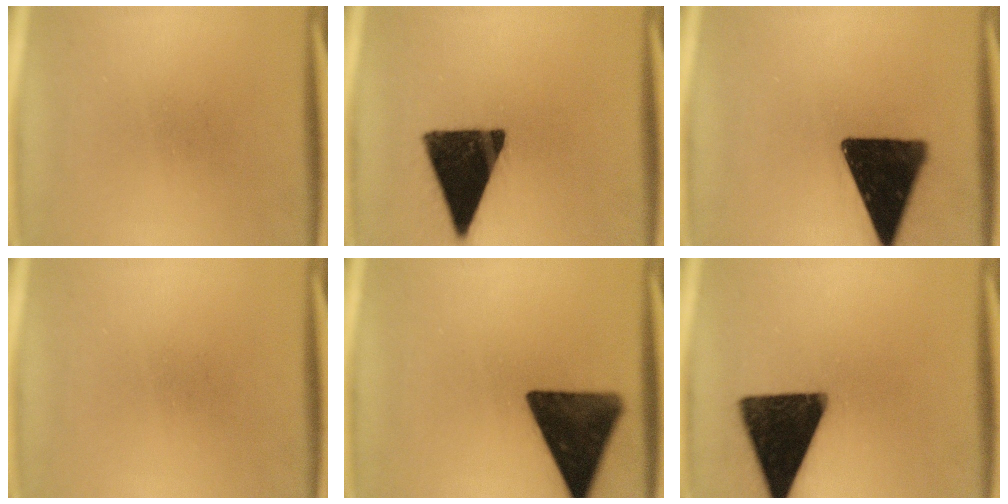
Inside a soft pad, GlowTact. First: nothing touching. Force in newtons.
{"total": 17.1}
{"total": 17.4}
{"total": 0.0}
{"total": 14.9}
{"total": 17.4}